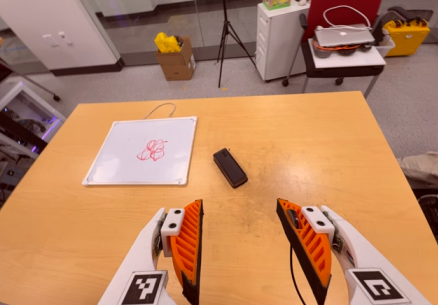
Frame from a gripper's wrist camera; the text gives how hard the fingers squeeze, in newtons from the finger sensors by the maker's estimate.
{"total": 0.0}